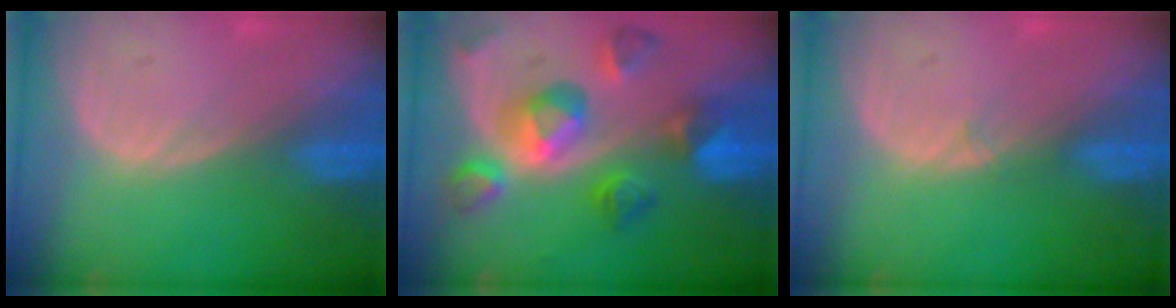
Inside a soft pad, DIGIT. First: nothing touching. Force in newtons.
{"total": 10.3, "press": 9.1, "slide": 4.7}
{"total": 0.6, "press": 0.6, "slide": 0.1}